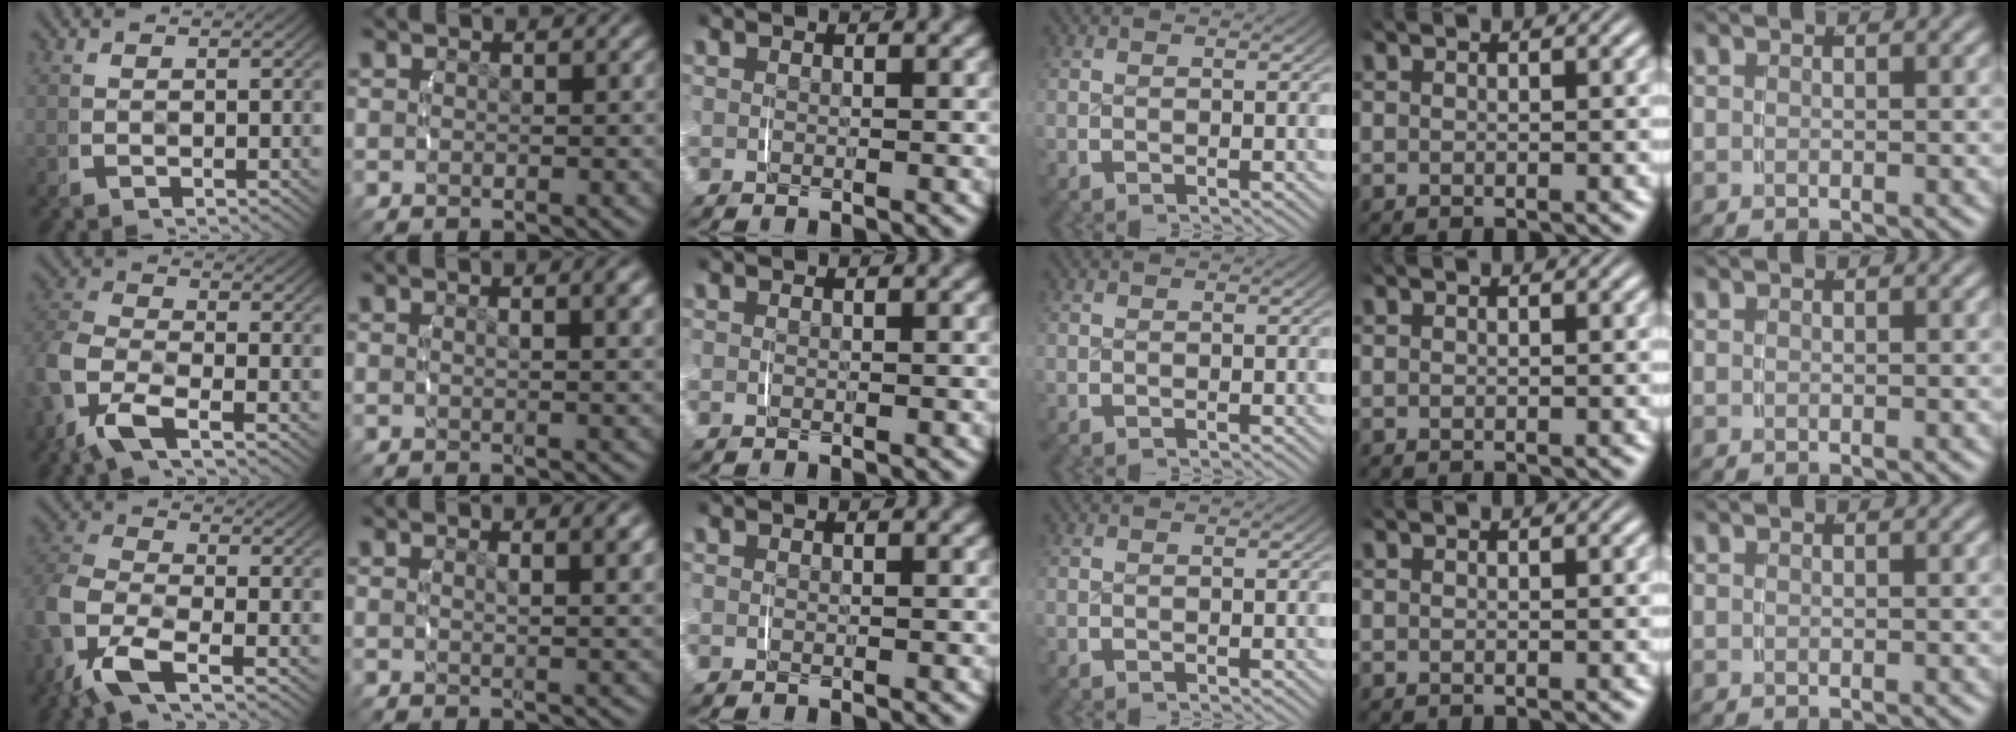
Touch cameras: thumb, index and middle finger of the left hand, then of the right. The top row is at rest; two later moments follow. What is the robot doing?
{"motion": "lift_and_place", "object": "ethernet cable"}